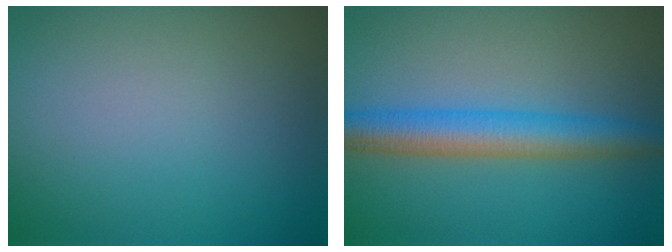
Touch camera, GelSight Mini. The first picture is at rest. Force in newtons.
{"total": 5.1, "press": 5.1, "slide": 0.0}